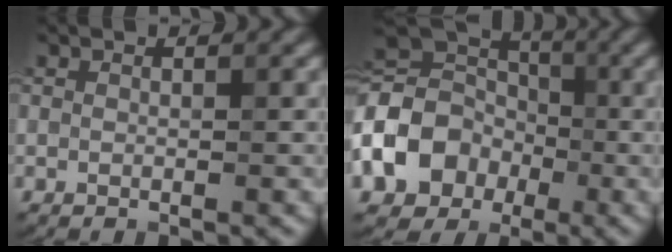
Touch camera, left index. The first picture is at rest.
{"total": 10.9, "force": [-2.9, 8.6, 6.0], "torque": [-0.130, -0.001, -0.061]}